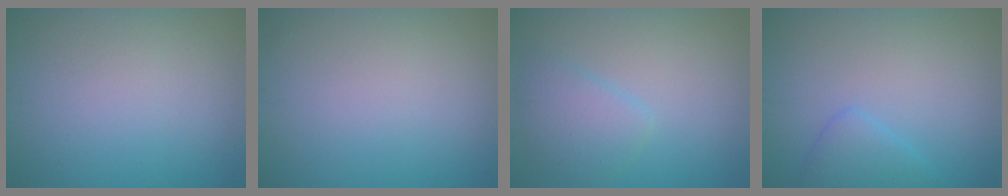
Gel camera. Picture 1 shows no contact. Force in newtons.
{"total": 0.0}
{"total": 2.7, "press": 2.7, "slide": 0.2}
{"total": 2.3, "press": 2.3, "slide": 0.2}